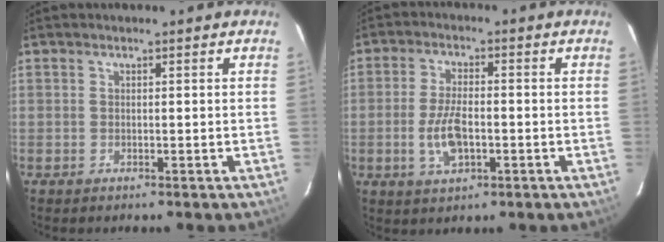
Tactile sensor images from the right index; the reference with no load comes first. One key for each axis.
{"total": 7.3, "fx": -1.9, "fy": 3.2, "fz": 6.2, "tx": -0.130, "ty": -0.002, "tz": -0.034}